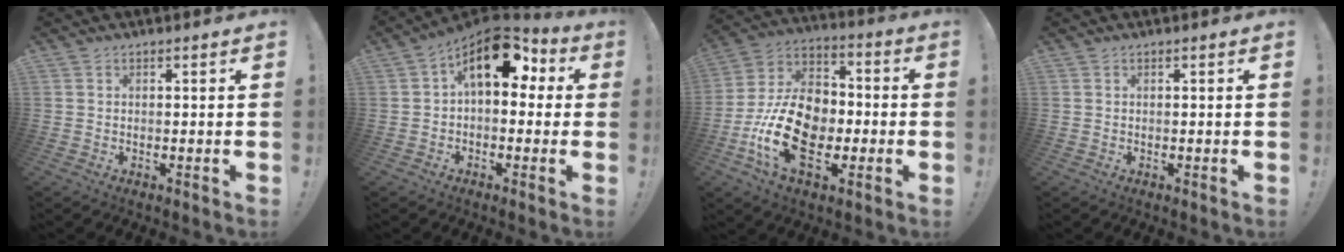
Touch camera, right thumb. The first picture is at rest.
{"total": 13.9, "force": [5.3, 8.0, 10.0], "torque": [-0.148, -0.020, 0.097]}
{"total": 21.1, "force": [-5.6, 14.1, 14.7], "torque": [-0.289, 0.037, -0.083]}
{"total": 0.0}